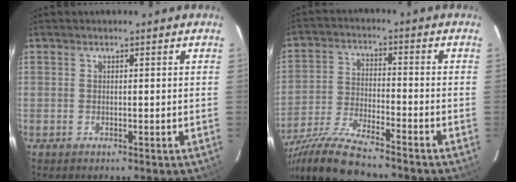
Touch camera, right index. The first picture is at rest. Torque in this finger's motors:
{"motor_torque": [1.23, -0.91, 0.39, 0.10]}